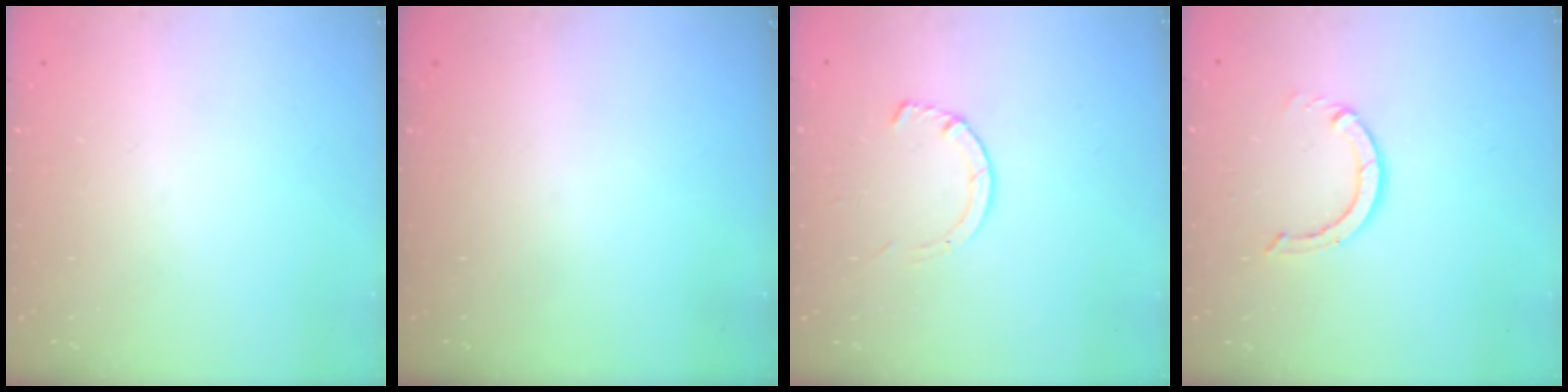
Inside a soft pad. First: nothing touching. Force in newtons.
{"total": 0.0}
{"total": 3.2, "press": 3.2, "slide": 0.4}
{"total": 3.7, "press": 3.7, "slide": 0.3}